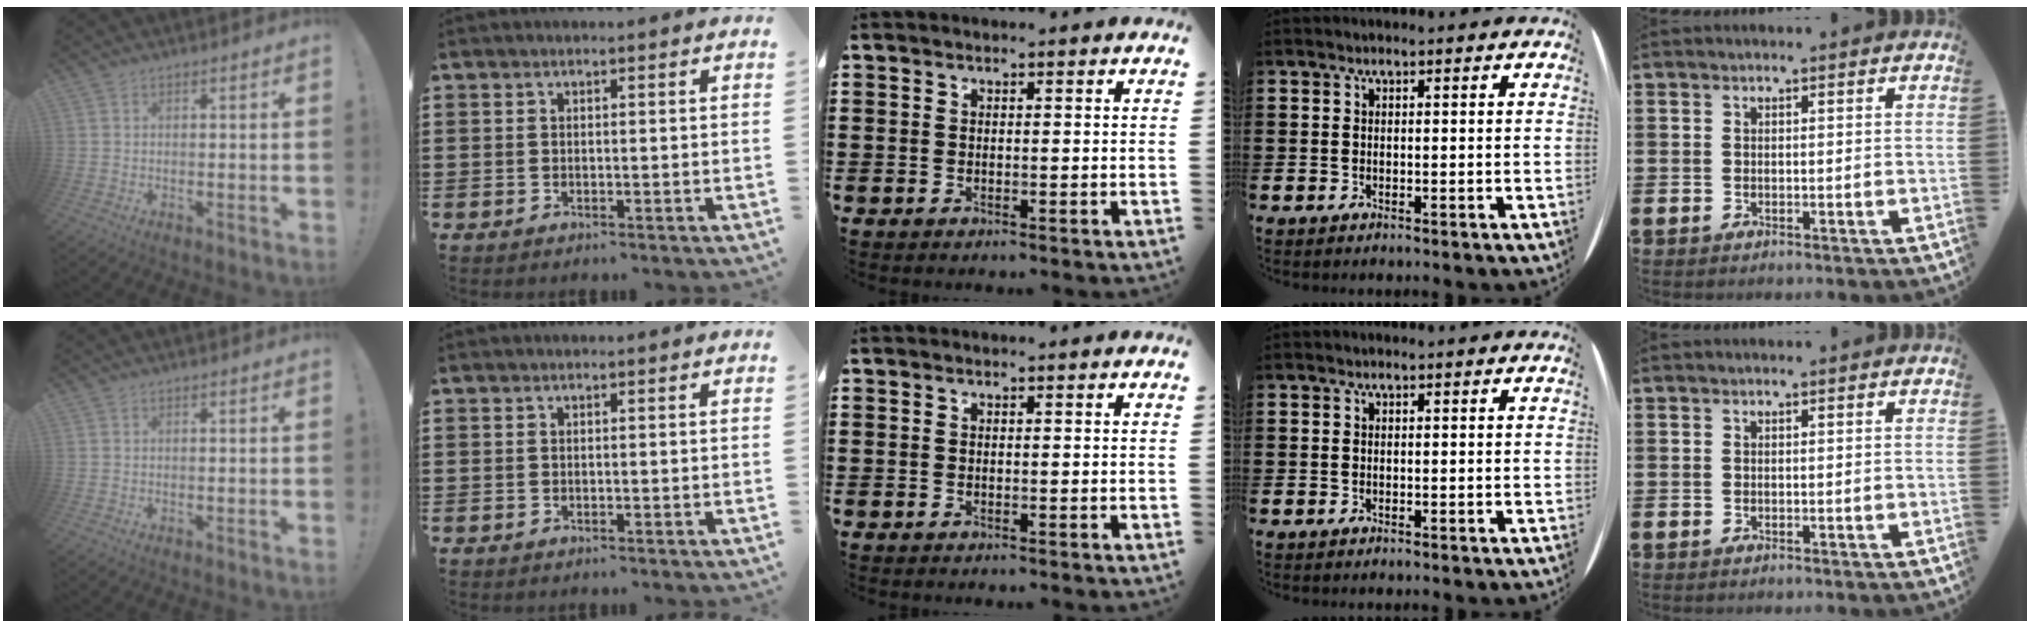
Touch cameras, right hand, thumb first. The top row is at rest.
{}